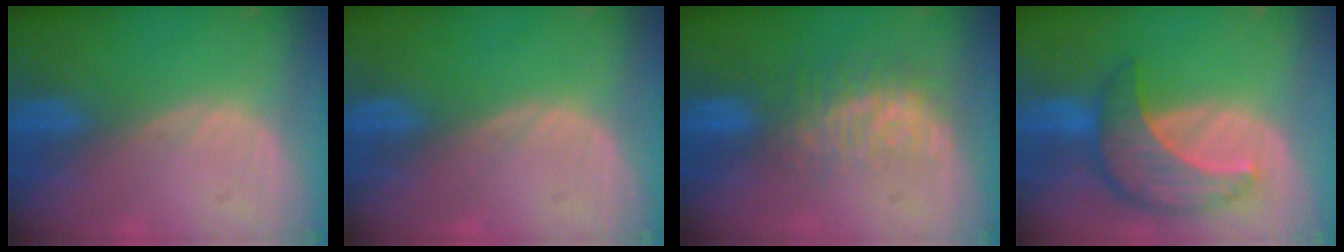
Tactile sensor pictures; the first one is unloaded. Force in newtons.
{"total": 0.0}
{"total": 7.9, "press": 6.9, "slide": 4.0}
{"total": 8.6, "press": 7.7, "slide": 3.8}